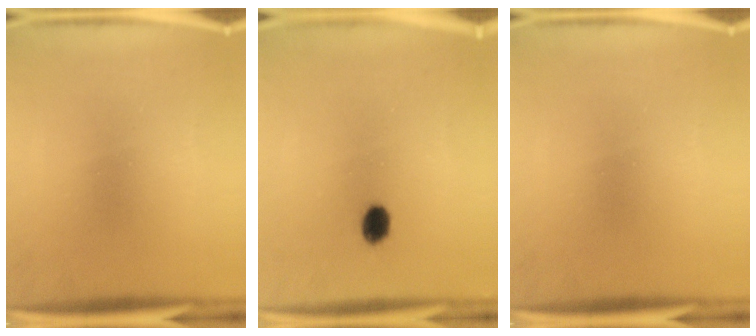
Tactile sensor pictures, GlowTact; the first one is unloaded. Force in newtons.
{"total": 3.3}
{"total": 0.0}